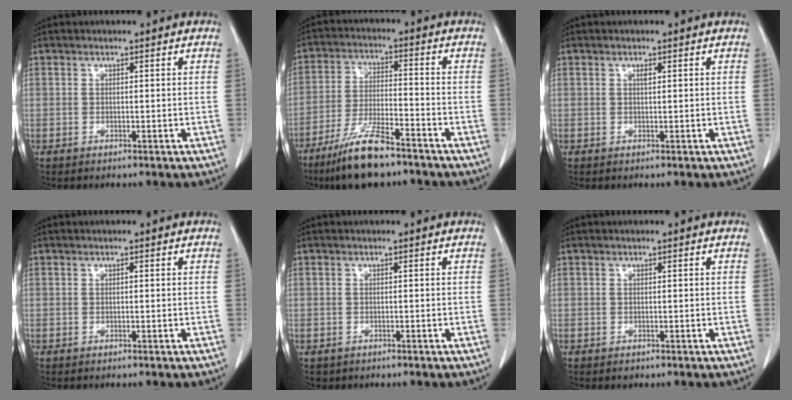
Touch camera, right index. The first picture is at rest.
{"total": 10.9, "force": [-8.1, 1.9, 7.0], "torque": [-0.137, -0.024, -0.151]}
{"total": 0.7, "force": [0.3, 0.2, 0.6], "torque": [-0.010, -0.001, 0.005]}
{"total": 0.0}
{"total": 0.9, "force": [-0.3, 0.9, 0.0], "torque": [-0.003, 0.005, -0.005]}
{"total": 0.6, "force": [-0.1, 0.6, 0.0], "torque": [0.002, 0.004, -0.003]}